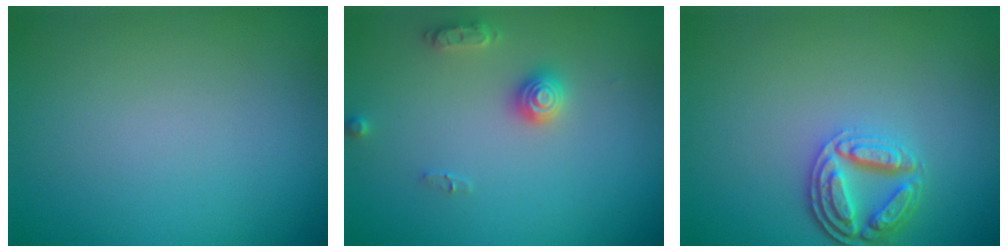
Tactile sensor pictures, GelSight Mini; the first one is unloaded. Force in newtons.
{"total": 2.2, "press": 2.2, "slide": 0.1}
{"total": 4.1, "press": 3.3, "slide": 2.5}